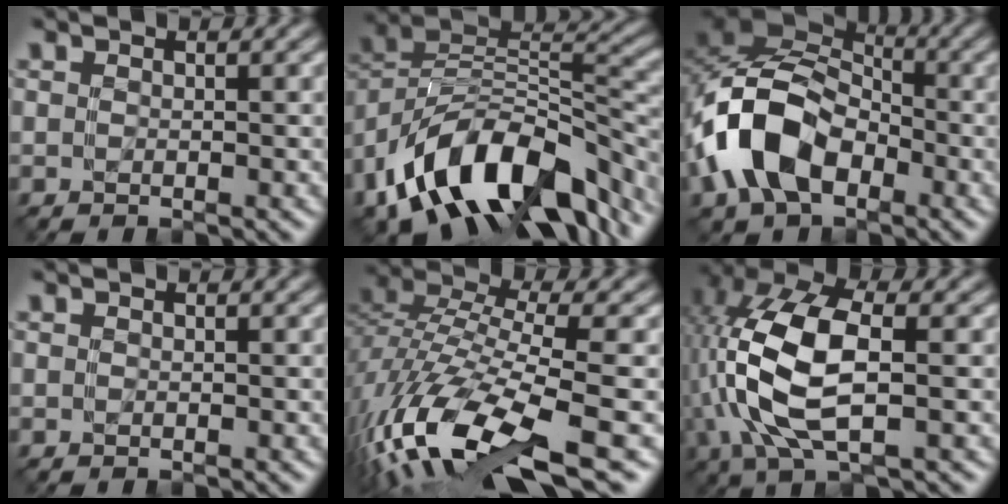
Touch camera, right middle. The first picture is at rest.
{"total": 13.7, "force": [-8.3, 7.4, 8.1], "torque": [-0.152, 0.011, -0.145]}
{"total": 9.0, "force": [-3.5, 5.9, 5.8], "torque": [-0.127, 0.014, -0.075]}
{"total": 0.0}
{"total": 13.5, "force": [-7.1, 4.8, 10.4], "torque": [-0.240, -0.004, -0.113]}
{"total": 10.0, "force": [-0.8, 4.6, 8.9], "torque": [-0.217, 0.007, -0.012]}